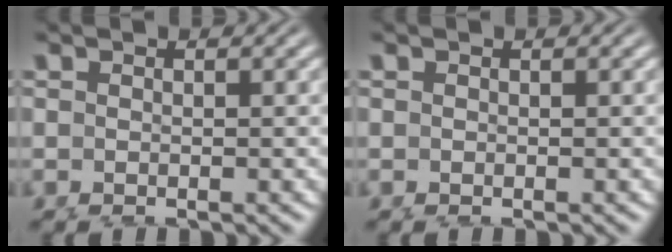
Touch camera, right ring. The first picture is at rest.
{"total": 0.0}